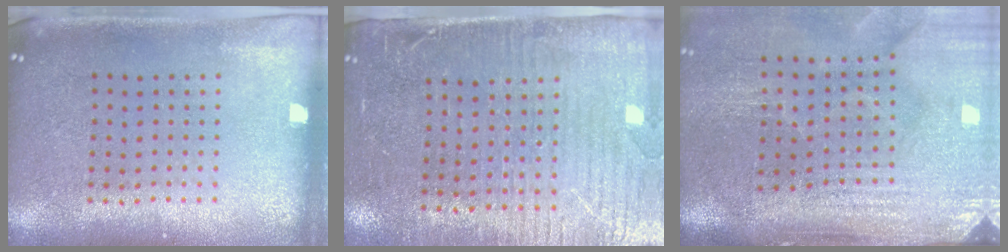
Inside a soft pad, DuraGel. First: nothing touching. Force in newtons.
{"total": 3.6, "press": 3.2, "slide": 1.7}
{"total": 4.7, "press": 3.9, "slide": 2.5}